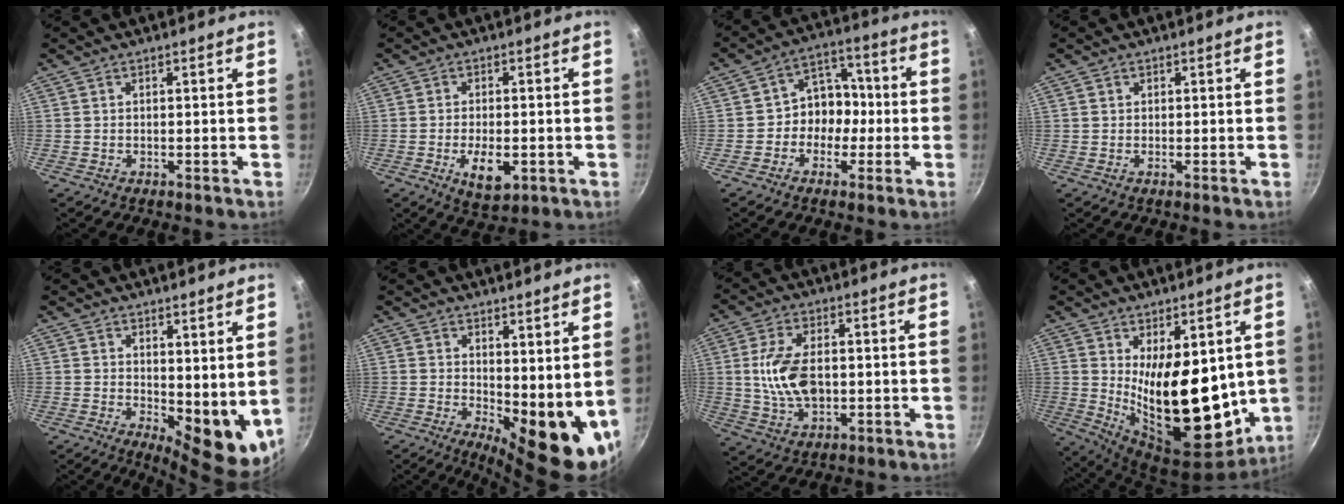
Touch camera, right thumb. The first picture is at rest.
{"total": 6.9, "force": [-2.0, 3.4, 5.6], "torque": [-0.087, 0.000, -0.024]}
{"total": 8.2, "force": [-1.6, 7.0, 4.0], "torque": [-0.003, 0.034, -0.037]}
{"total": 0.5, "force": [0.1, 0.5, 0.1], "torque": [0.000, 0.002, 0.000]}
{"total": 10.2, "force": [2.6, 4.8, 8.7], "torque": [-0.093, -0.027, 0.048]}
{"total": 12.8, "force": [2.5, 5.5, 11.3], "torque": [-0.118, -0.031, 0.049]}
{"total": 10.5, "force": [0.3, 6.0, 8.6], "torque": [-0.156, 0.003, 0.006]}
{"total": 19.4, "force": [2.3, 9.8, 16.6], "torque": [-0.222, -0.061, 0.061]}